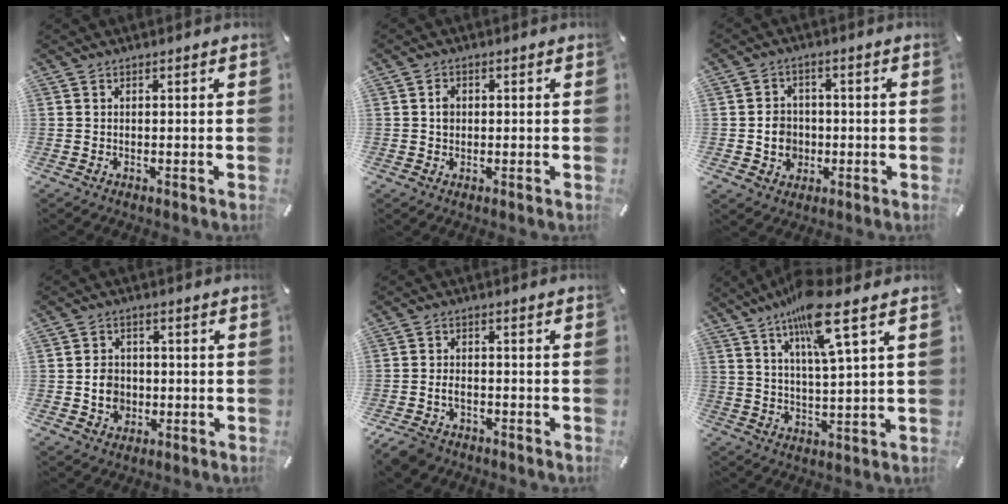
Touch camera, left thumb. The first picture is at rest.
{"total": 2.1, "force": [0.1, 1.9, 1.1], "torque": [-0.016, 0.003, -0.003]}
{"total": 6.3, "force": [-0.9, 5.8, 2.1], "torque": [-0.028, 0.004, -0.018]}
{"total": 6.0, "force": [-1.1, 5.3, 2.5], "torque": [-0.039, 0.004, -0.020]}
{"total": 4.4, "force": [-2.7, 2.8, 2.0], "torque": [-0.045, 0.014, -0.053]}
{"total": 12.7, "force": [7.7, 1.5, 10.0], "torque": [-0.186, -0.023, 0.126]}